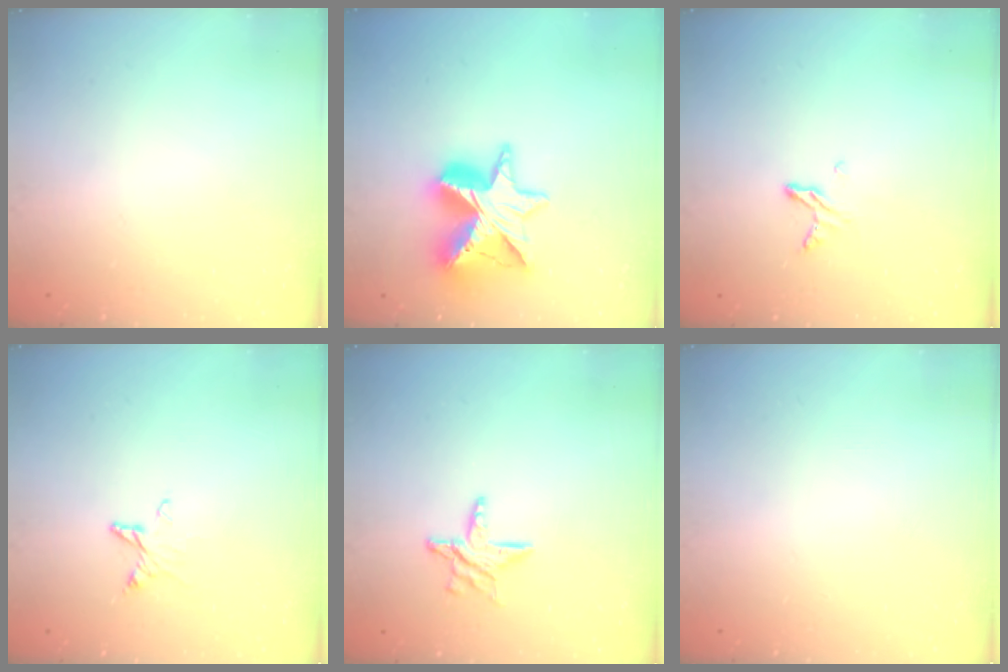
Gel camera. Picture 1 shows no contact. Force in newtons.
{"total": 14.6, "press": 14.6, "slide": 1.3}
{"total": 5.8, "press": 5.7, "slide": 0.6}
{"total": 5.0, "press": 5.0, "slide": 0.7}
{"total": 7.4, "press": 7.4, "slide": 0.4}
{"total": 0.0}